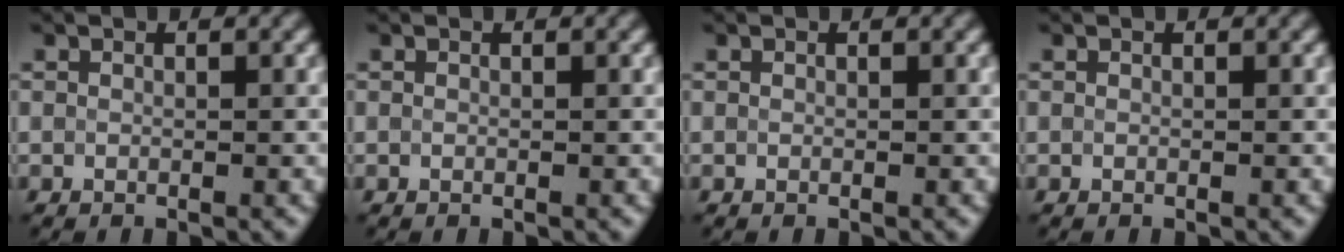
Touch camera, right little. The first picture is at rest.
{"total": 0.0}
{"total": 0.0}
{"total": 0.0}